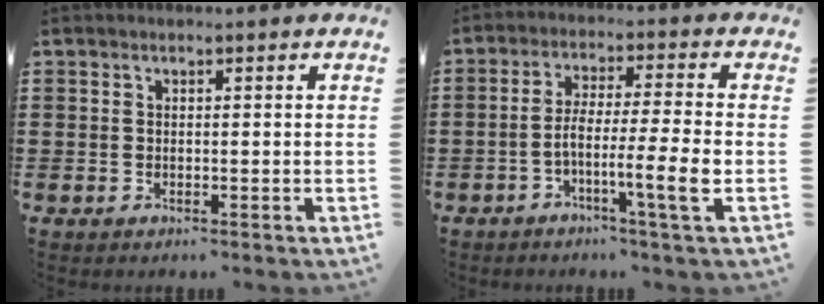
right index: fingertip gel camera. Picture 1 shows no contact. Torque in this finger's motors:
{"motor_torque": [0.24, -0.17, 0.67, 0.12]}